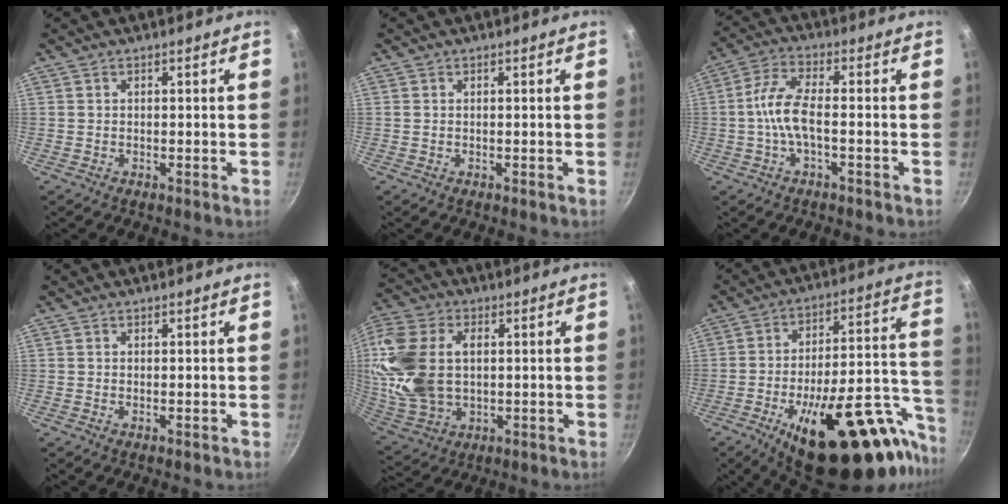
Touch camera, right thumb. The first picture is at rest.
{"total": 0.0}
{"total": 7.1, "force": [-1.6, 2.7, 6.4], "torque": [-0.145, 0.025, -0.043]}
{"total": 0.0}
{"total": 18.5, "force": [2.4, 12.4, 13.4], "torque": [-0.280, 0.003, 0.053]}
{"total": 31.7, "force": [-16.5, 12.3, 24.1], "torque": [-0.281, 0.084, -0.234]}